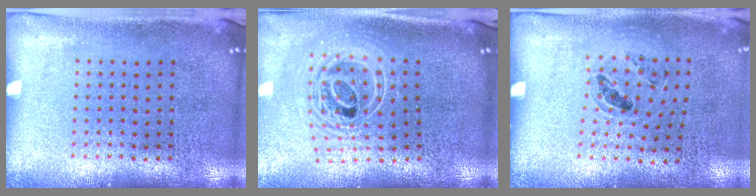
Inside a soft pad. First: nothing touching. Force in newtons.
{"total": 2.4, "press": 1.8, "slide": 1.7}
{"total": 1.0, "press": 0.9, "slide": 0.4}